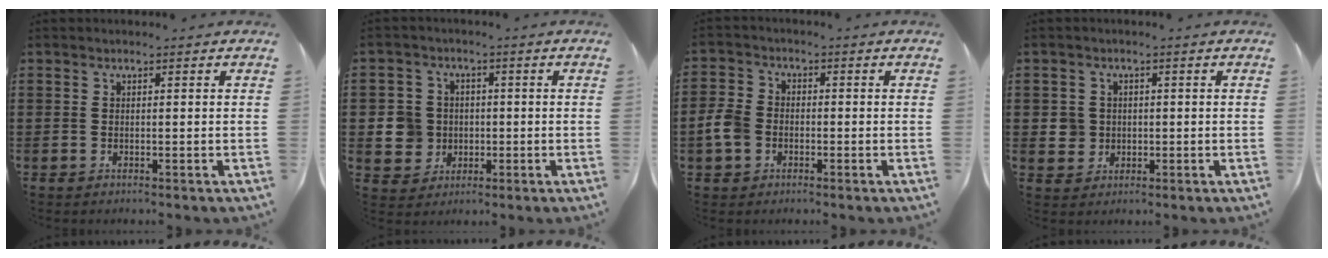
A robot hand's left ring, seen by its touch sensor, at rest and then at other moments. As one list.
[{"total": 5.9, "force": [-0.5, 5.7, 1.5], "torque": [-0.054, 0.014, -0.005]}, {"total": 4.4, "force": [-1.4, 3.3, 2.5], "torque": [-0.075, 0.000, -0.033]}, {"total": 3.0, "force": [-0.1, 2.9, 0.7], "torque": [-0.026, 0.008, -0.005]}]